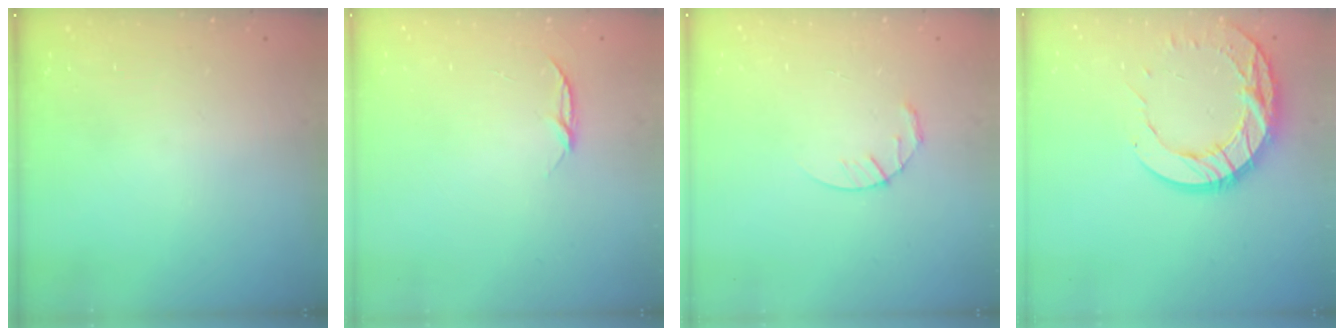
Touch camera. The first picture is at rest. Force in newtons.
{"total": 4.4, "press": 4.4, "slide": 0.4}
{"total": 3.9, "press": 3.9, "slide": 0.5}
{"total": 14.8, "press": 14.7, "slide": 1.1}